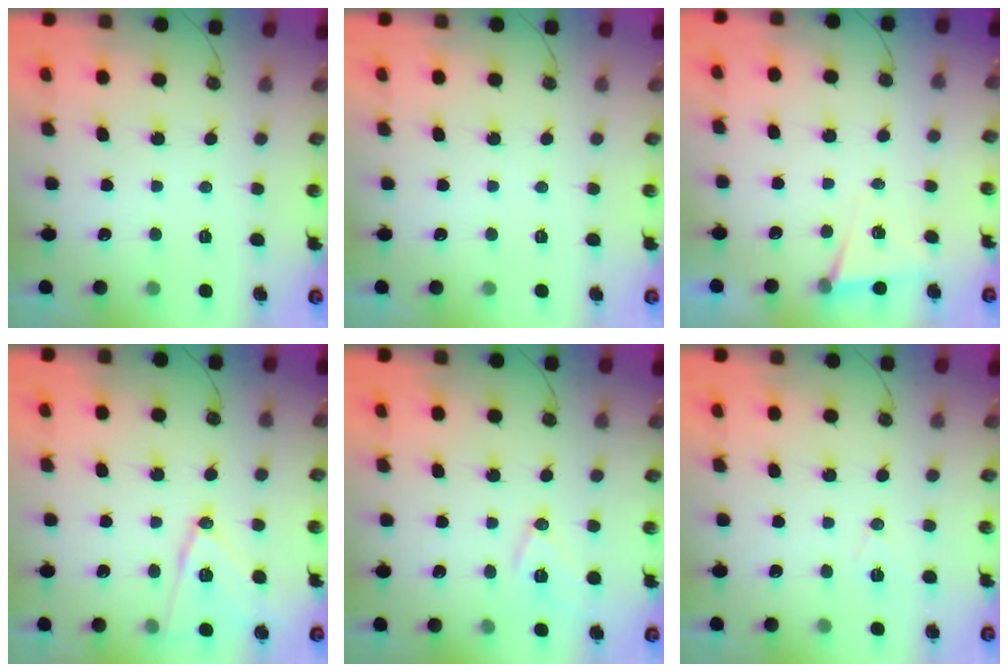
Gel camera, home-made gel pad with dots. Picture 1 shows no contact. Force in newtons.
{"total": 0.0}
{"total": 5.8, "press": 3.5, "slide": 4.6}
{"total": 13.0, "press": 12.7, "slide": 2.8}
{"total": 9.6, "press": 8.9, "slide": 3.5}
{"total": 6.4, "press": 4.7, "slide": 4.4}